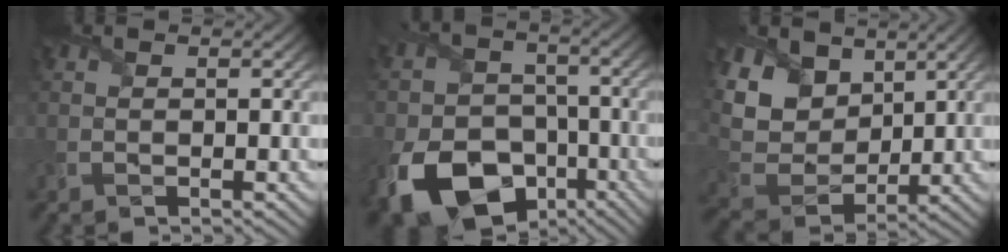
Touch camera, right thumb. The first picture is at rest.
{"total": 16.2, "force": [-7.9, 11.5, 8.4], "torque": [-0.200, -0.055, -0.140]}
{"total": 12.4, "force": [6.0, 8.7, 6.4], "torque": [-0.213, 0.041, 0.107]}